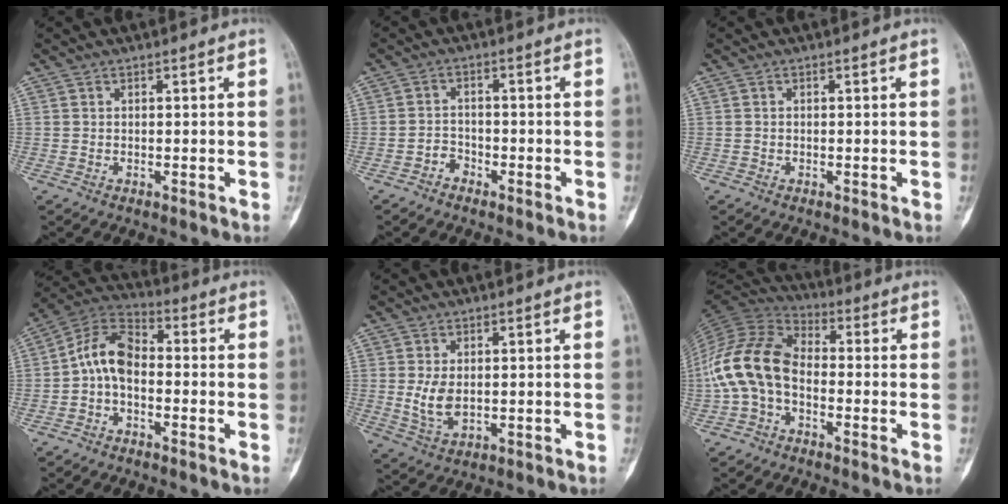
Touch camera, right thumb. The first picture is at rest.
{"total": 2.4, "force": [-1.7, 1.6, 0.3], "torque": [0.003, 0.017, -0.036]}
{"total": 0.0}
{"total": 9.0, "force": [-1.3, 5.6, 7.0], "torque": [-0.119, 0.036, -0.042]}
{"total": 5.0, "force": [0.0, 3.0, 4.0], "torque": [-0.073, -0.010, 0.008]}
{"total": 13.3, "force": [-2.7, 8.6, 9.7], "torque": [-0.192, 0.046, -0.064]}